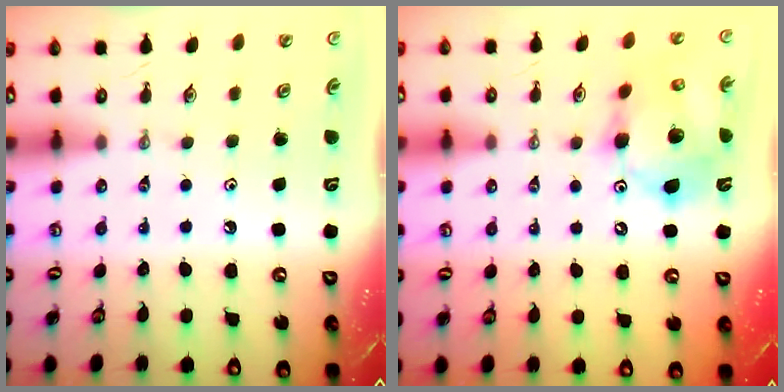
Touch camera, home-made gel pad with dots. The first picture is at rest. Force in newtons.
{"total": 14.1, "press": 13.9, "slide": 2.5}